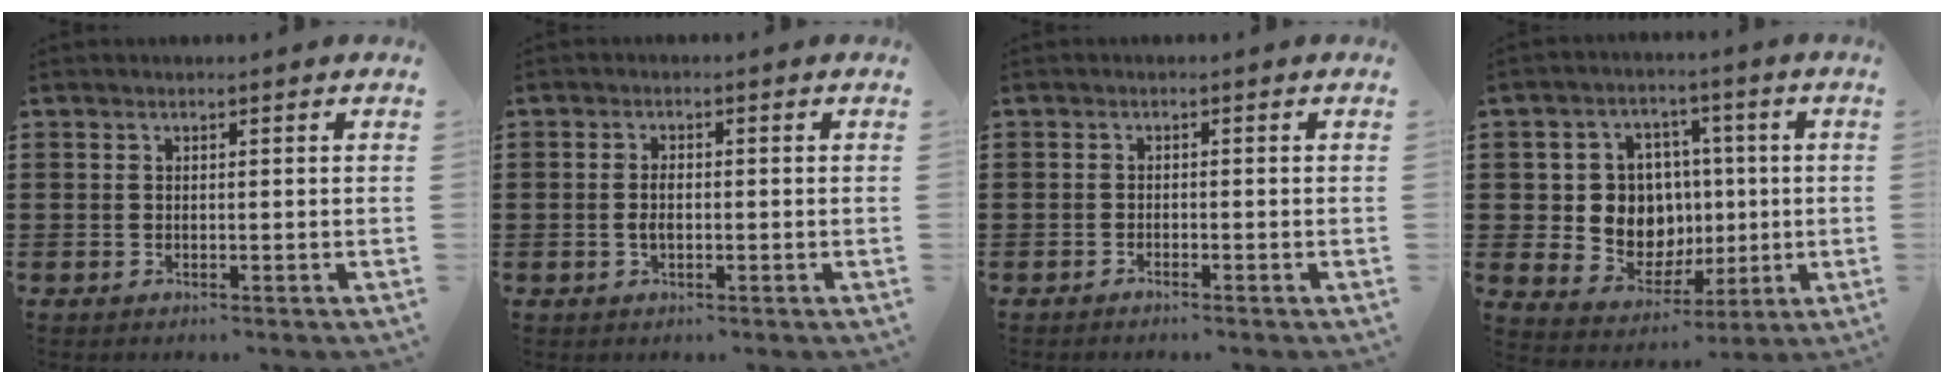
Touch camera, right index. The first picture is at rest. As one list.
[{"total": 2.2, "force": [-0.3, 1.2, 1.9], "torque": [-0.037, 0.002, -0.005]}, {"total": 1.0, "force": [-1.0, -0.2, 0.1], "torque": [-0.003, -0.003, -0.019]}, {"total": 10.0, "force": [0.5, 9.1, 4.0], "torque": [-0.096, 0.010, 0.020]}]